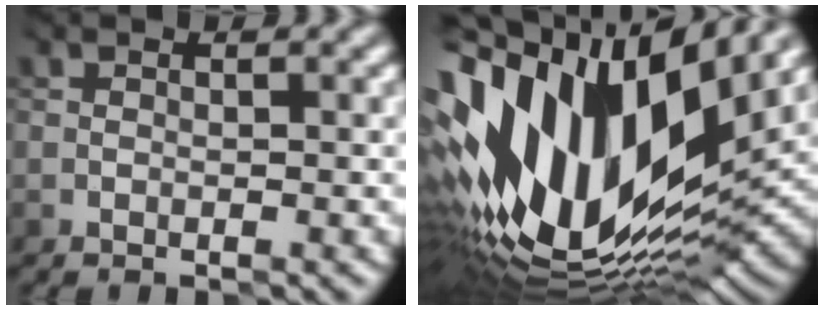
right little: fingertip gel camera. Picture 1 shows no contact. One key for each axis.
{"total": 16.2, "fx": 2.7, "fy": 8.0, "fz": 13.9, "tx": -0.258, "ty": 0.012, "tz": 0.040}